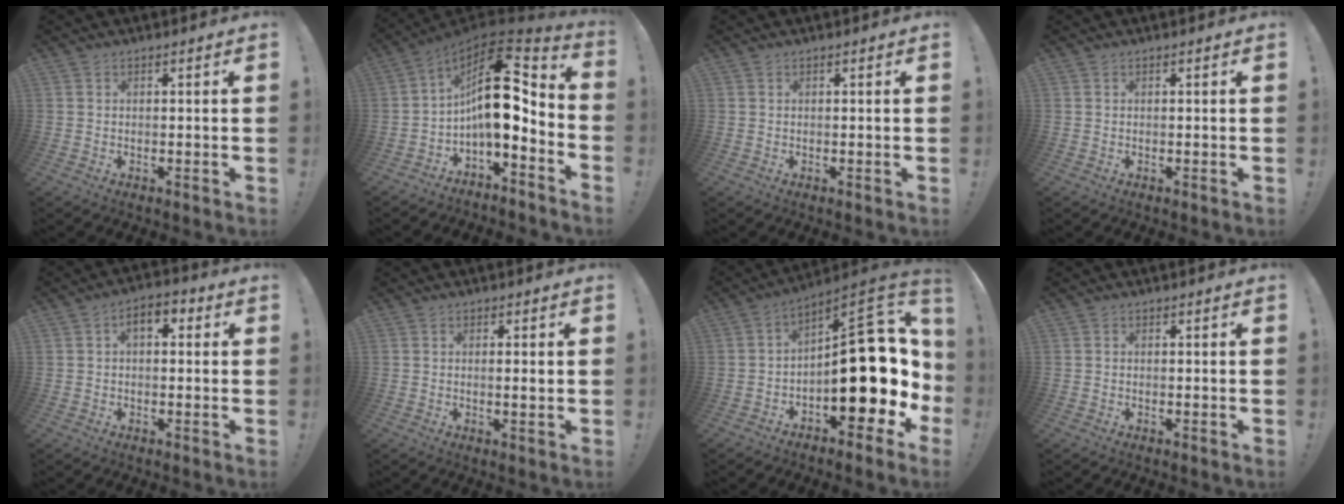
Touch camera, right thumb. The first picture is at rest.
{"total": 16.7, "force": [1.6, 8.3, 14.4], "torque": [-0.243, -0.006, 0.029]}
{"total": 0.0}
{"total": 0.0}
{"total": 5.4, "force": [1.2, 3.3, 4.2], "torque": [-0.054, 0.004, 0.020]}
{"total": 1.6, "force": [0.2, 0.0, 1.6], "torque": [-0.015, -0.007, 0.000]}
{"total": 23.1, "force": [-2.7, 11.7, 19.7], "torque": [-0.251, 0.020, -0.025]}
{"total": 0.0}